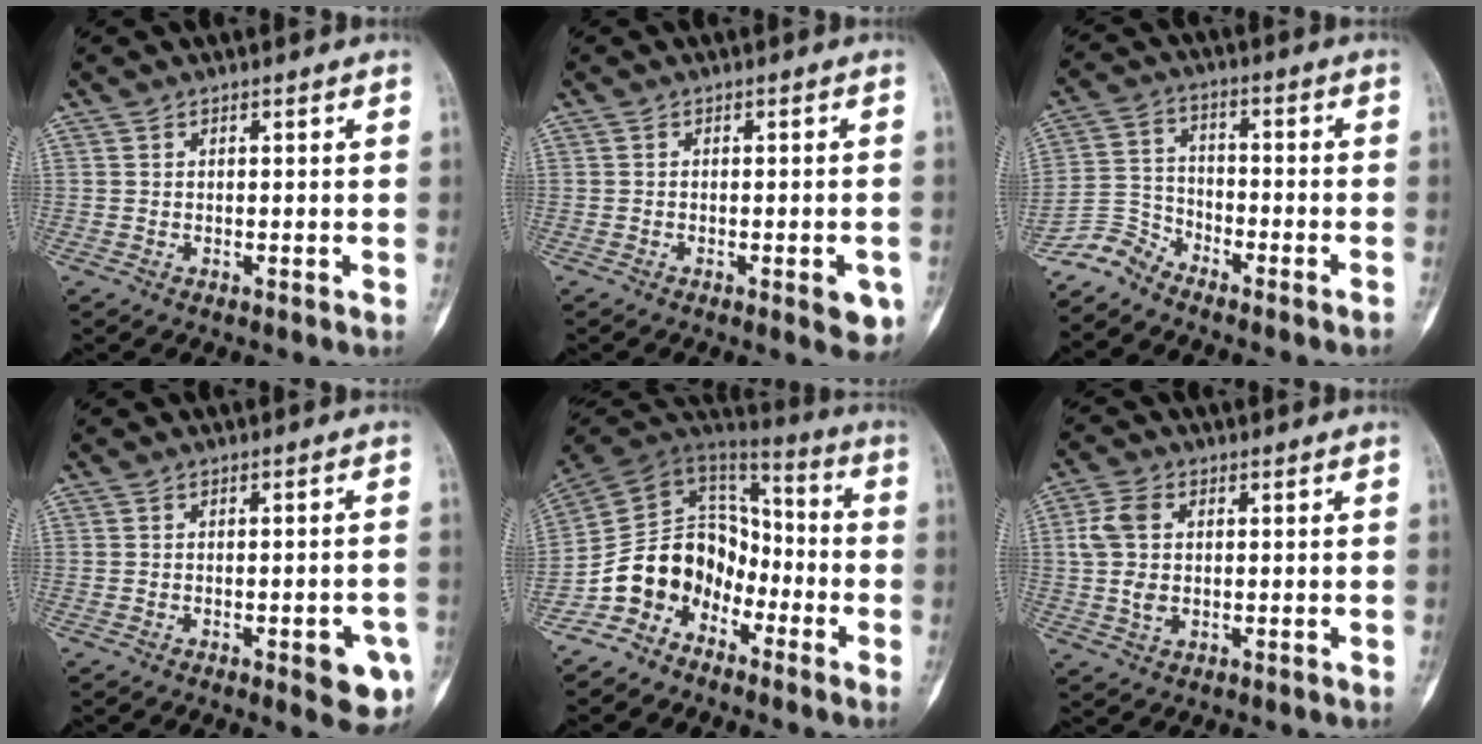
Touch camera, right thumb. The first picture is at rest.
{"total": 4.4, "force": [-1.8, 1.6, 3.7], "torque": [-0.025, 0.001, -0.019]}
{"total": 6.1, "force": [-5.9, 1.5, 0.2], "torque": [0.001, 0.047, -0.123]}
{"total": 8.3, "force": [-3.1, 2.6, 7.2], "torque": [-0.066, 0.004, -0.032]}
{"total": 13.7, "force": [-7.7, 10.2, 4.9], "torque": [-0.050, 0.102, -0.152]}
{"total": 6.4, "force": [0.5, 4.4, 4.6], "torque": [-0.091, 0.007, 0.008]}